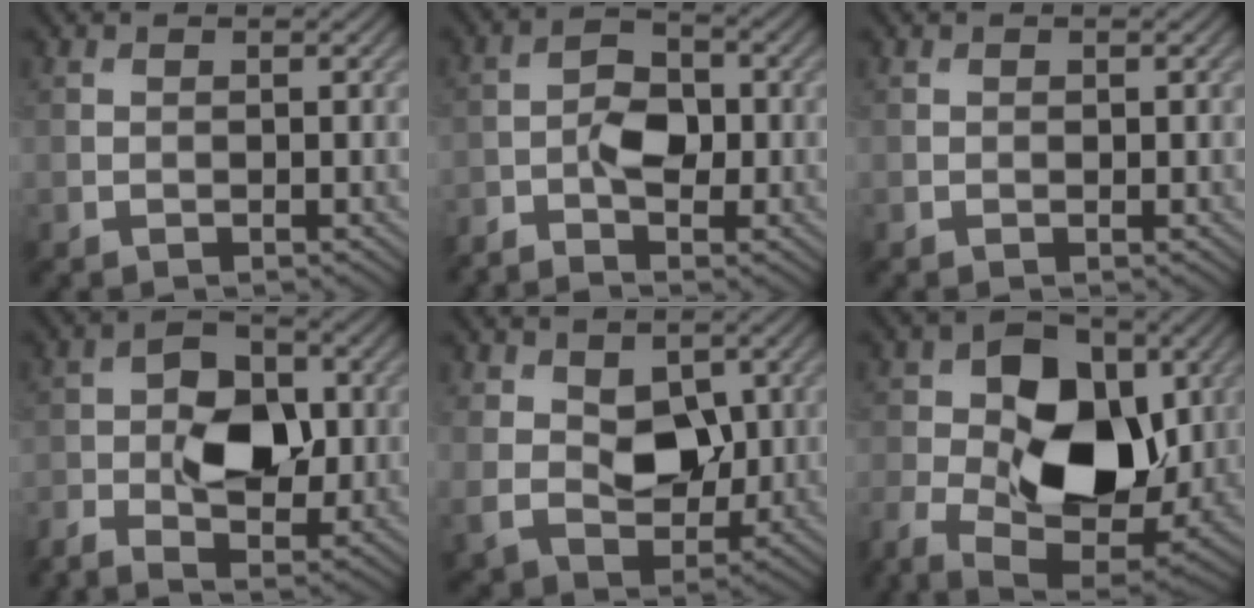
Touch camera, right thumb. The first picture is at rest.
{"total": 4.7, "force": [-2.3, 2.2, 3.5], "torque": [-0.064, 0.011, -0.049]}
{"total": 0.0}
{"total": 8.5, "force": [-2.1, 4.8, 6.7], "torque": [-0.121, 0.004, -0.043]}
{"total": 7.4, "force": [1.4, 5.3, 5.0], "torque": [-0.103, -0.015, 0.023]}
{"total": 15.2, "force": [-1.8, 9.5, 11.8], "torque": [-0.204, -0.005, -0.035]}